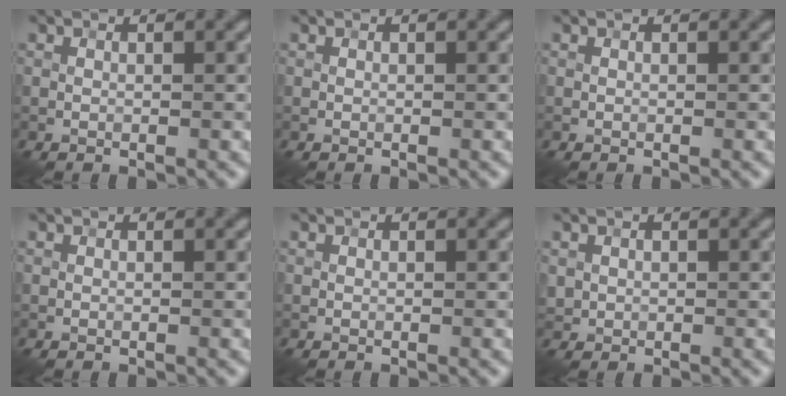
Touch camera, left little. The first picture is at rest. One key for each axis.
{"total": 0.0}
{"total": 0.0}
{"total": 0.0}
{"total": 0.0}
{"total": 0.8, "fx": 0.4, "fy": 0.7, "fz": 0.0, "tx": -0.002, "ty": -0.001, "tz": 0.011}